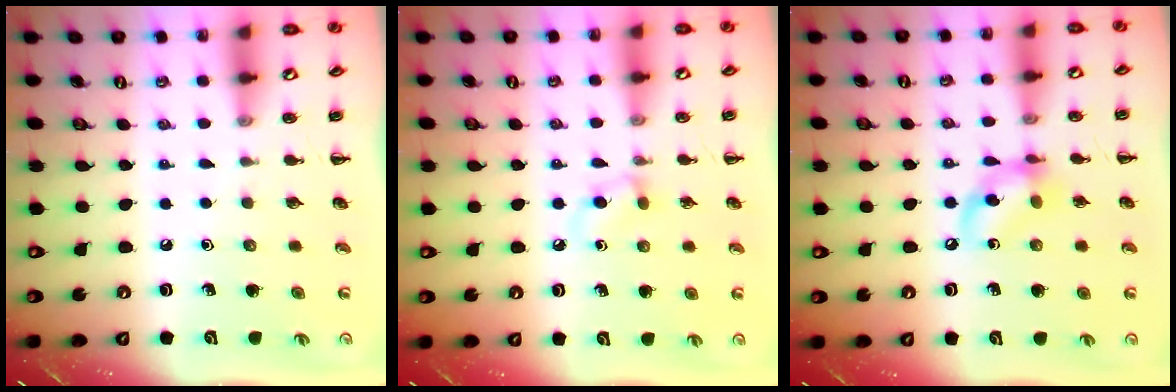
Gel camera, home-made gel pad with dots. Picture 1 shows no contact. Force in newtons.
{"total": 3.9, "press": 3.6, "slide": 1.5}
{"total": 10.7, "press": 10.5, "slide": 2.0}